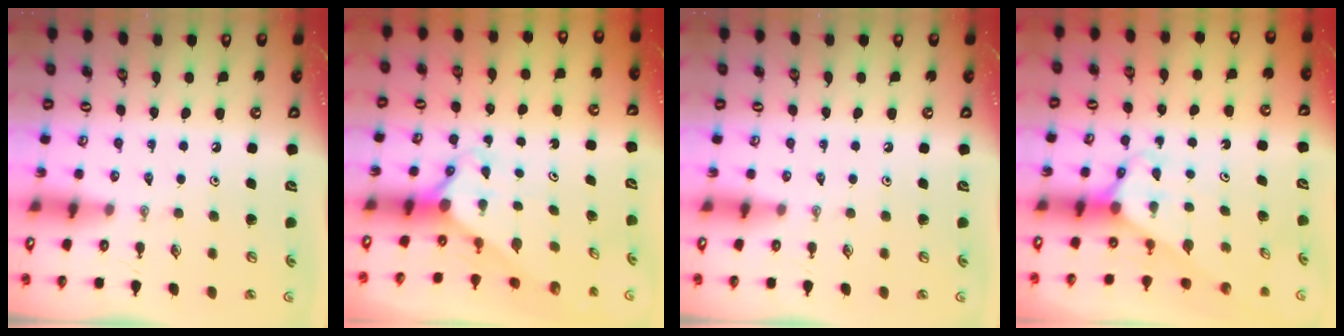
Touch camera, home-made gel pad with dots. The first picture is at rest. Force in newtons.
{"total": 2.1, "press": 2.1, "slide": 0.1}
{"total": 0.0}
{"total": 2.6, "press": 2.6, "slide": 0.1}